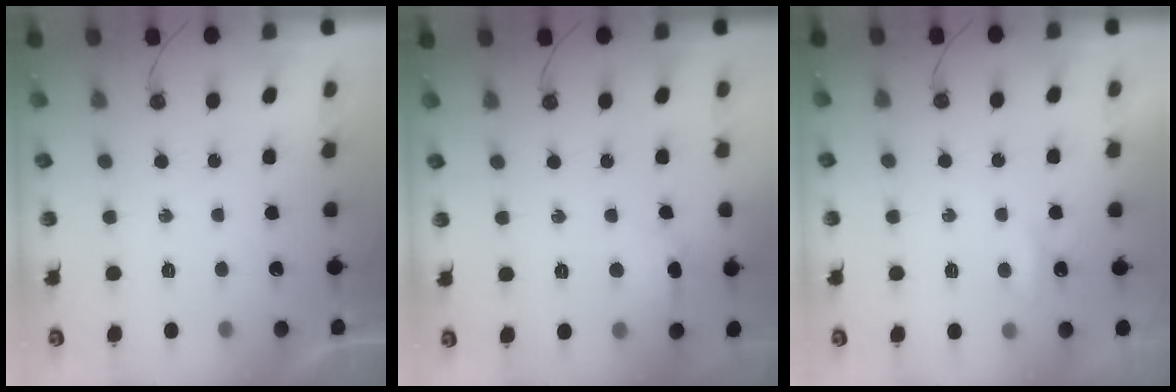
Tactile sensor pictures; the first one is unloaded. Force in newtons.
{"total": 5.6, "press": 5.3, "slide": 1.6}
{"total": 2.9, "press": 2.9, "slide": 0.6}